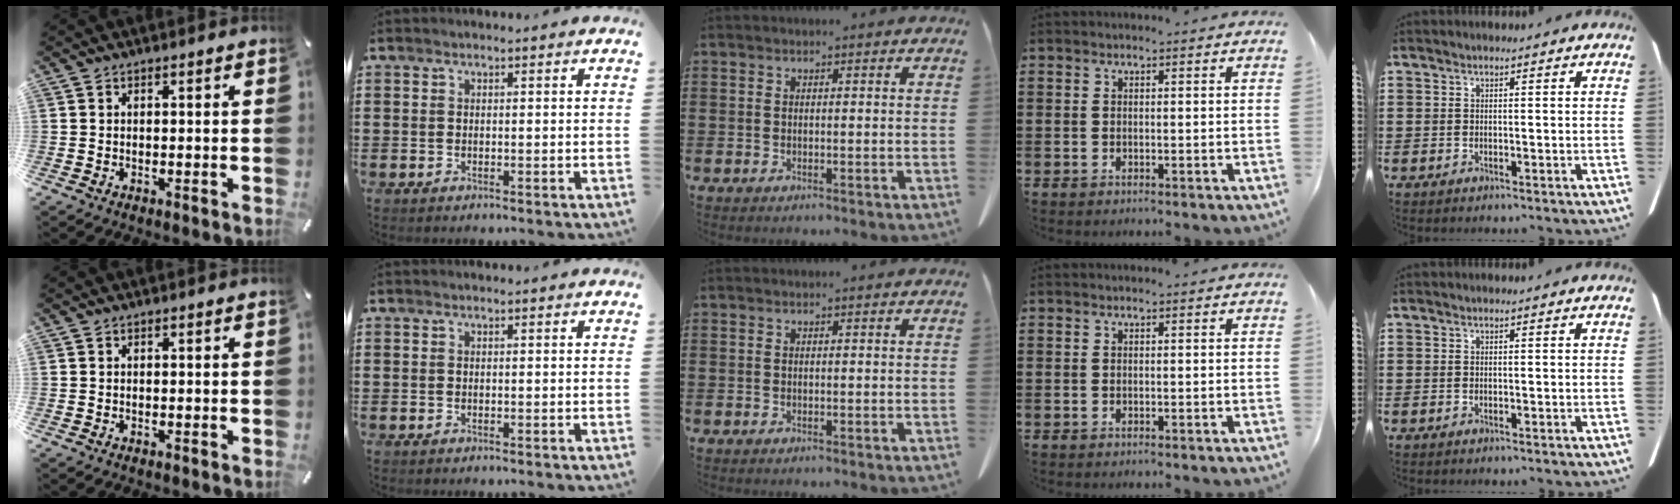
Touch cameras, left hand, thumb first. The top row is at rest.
{}